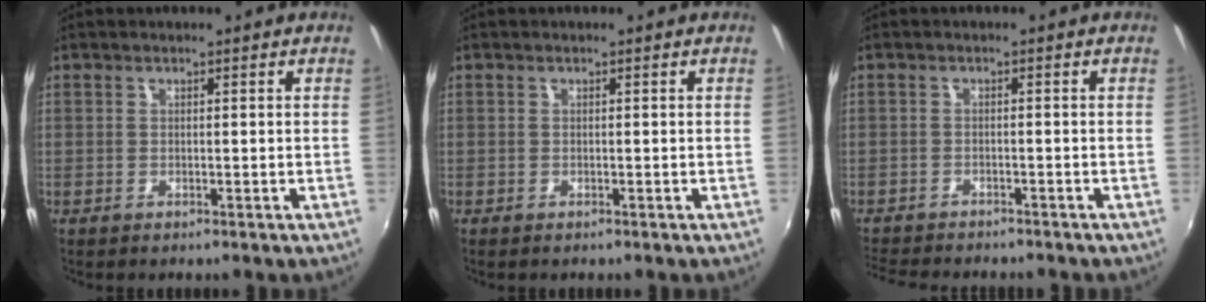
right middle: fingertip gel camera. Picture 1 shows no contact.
{"total": 0.0}
{"total": 8.1, "force": [-7.5, 1.6, 2.7], "torque": [-0.076, -0.019, -0.120]}